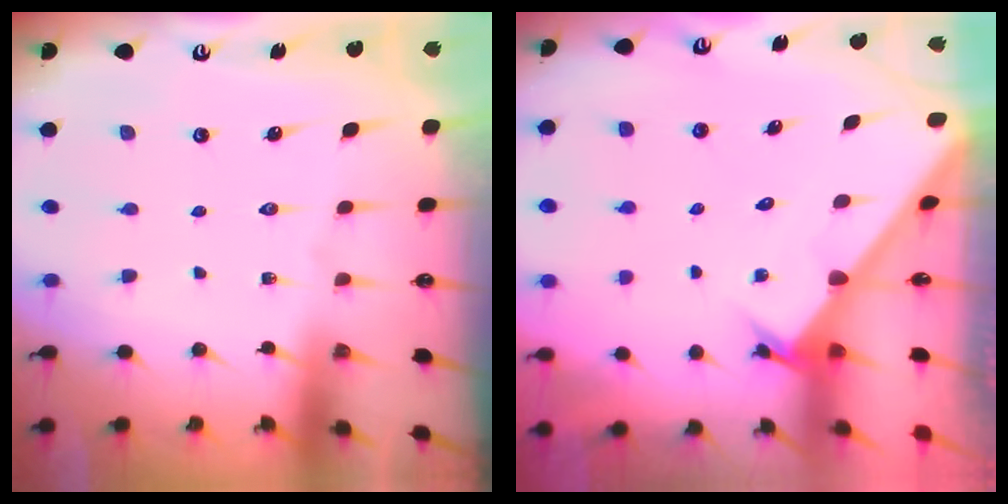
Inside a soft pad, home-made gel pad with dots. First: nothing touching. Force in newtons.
{"total": 2.6, "press": 2.6, "slide": 0.3}